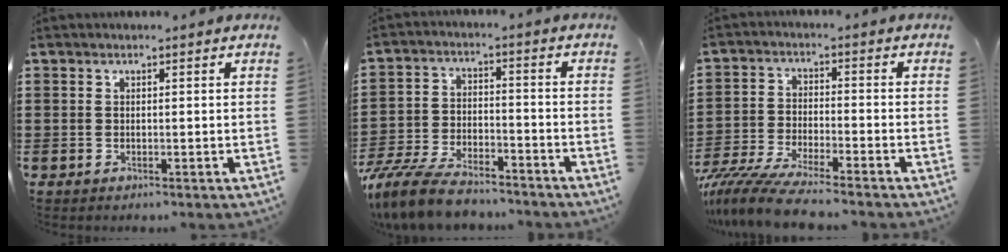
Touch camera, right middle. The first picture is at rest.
{"total": 8.2, "force": [-7.4, 2.0, 2.9], "torque": [-0.071, 0.013, -0.146]}
{"total": 7.3, "force": [-6.7, 0.1, 2.9], "torque": [-0.073, -0.011, -0.135]}